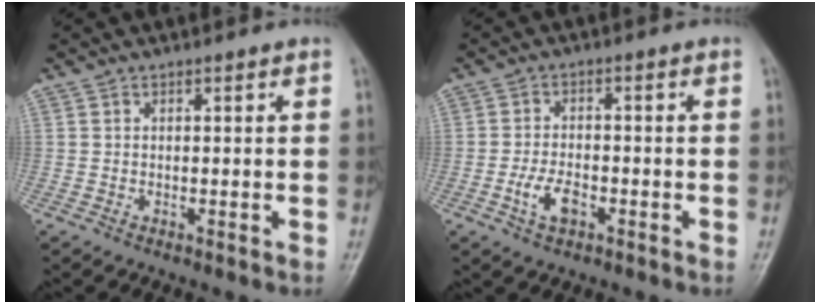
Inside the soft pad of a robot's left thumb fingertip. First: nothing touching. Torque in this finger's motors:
{"motor_torque": [-0.31, 0.62, 0.68, 0.26, 0.08]}